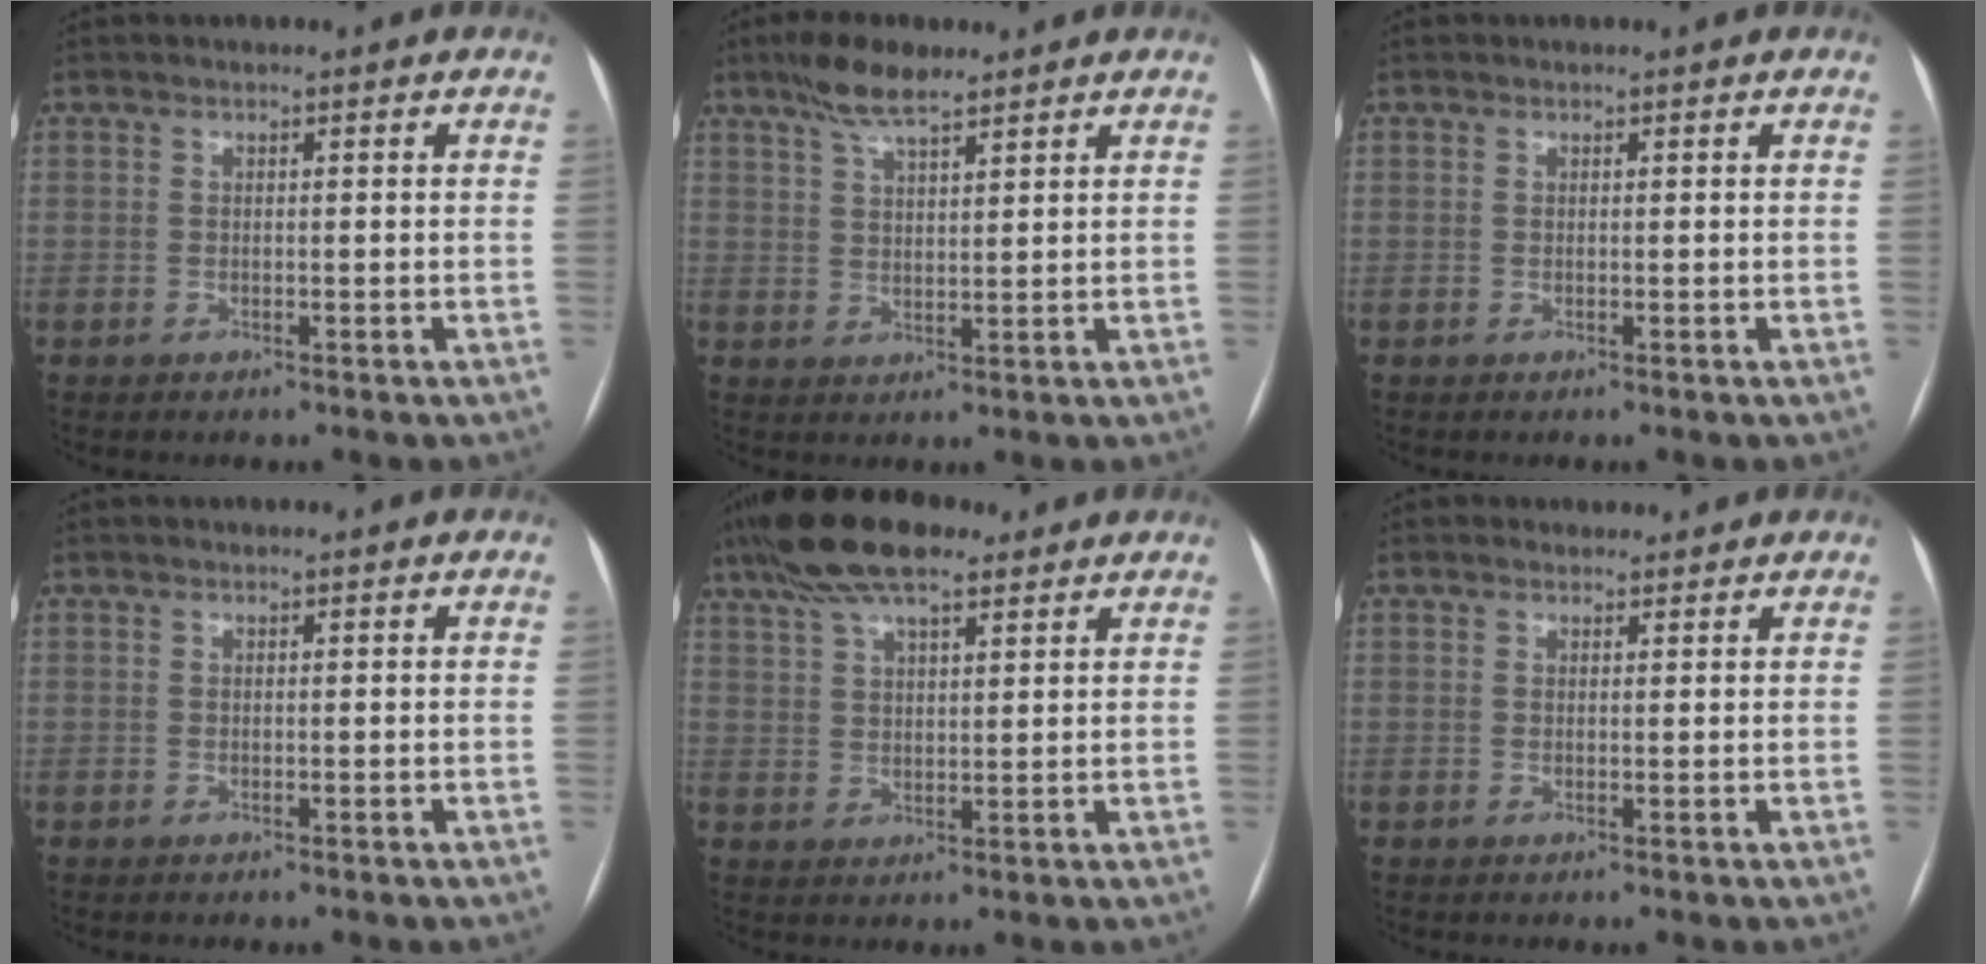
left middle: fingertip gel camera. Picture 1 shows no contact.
{"total": 6.4, "force": [4.8, 1.3, 3.9], "torque": [-0.080, 0.011, 0.087]}
{"total": 0.0}
{"total": 0.0}
{"total": 11.7, "force": [8.6, 3.4, 7.3], "torque": [-0.141, 0.036, 0.151]}
{"total": 1.6, "force": [1.4, 0.8, 0.0], "torque": [0.001, 0.013, 0.018]}